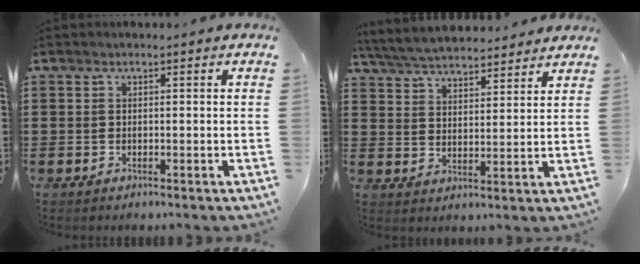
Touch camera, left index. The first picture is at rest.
{"total": 5.6, "force": [5.4, 0.7, 1.0], "torque": [-0.045, -0.023, 0.097]}